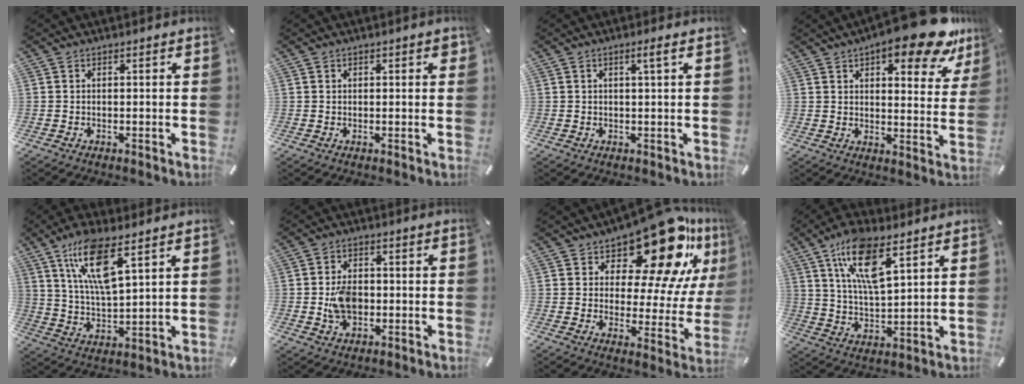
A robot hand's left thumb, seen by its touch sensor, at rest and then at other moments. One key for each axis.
{"total": 1.0, "fx": 0.5, "fy": 0.6, "fz": 0.7, "tx": -0.005, "ty": 0.000, "tz": 0.006}
{"total": 2.5, "fx": 0.9, "fy": 0.1, "fz": 2.3, "tx": -0.045, "ty": 0.002, "tz": 0.014}
{"total": 16.0, "fx": 10.8, "fy": 5.4, "fz": 10.5, "tx": -0.141, "ty": -0.068, "tz": 0.175}
{"total": 13.1, "fx": 7.8, "fy": 3.9, "fz": 9.7, "tx": -0.201, "ty": -0.020, "tz": 0.139}
{"total": 7.6, "fx": -0.9, "fy": 5.6, "fz": 5.1, "tx": -0.095, "ty": -0.001, "tz": -0.019}
{"total": 19.6, "fx": 14.3, "fy": 7.7, "fz": 10.9, "tx": -0.152, "ty": -0.127, "tz": 0.237}
{"total": 14.0, "fx": 8.4, "fy": 4.9, "fz": 10.0, "tx": -0.208, "ty": -0.020, "tz": 0.149}